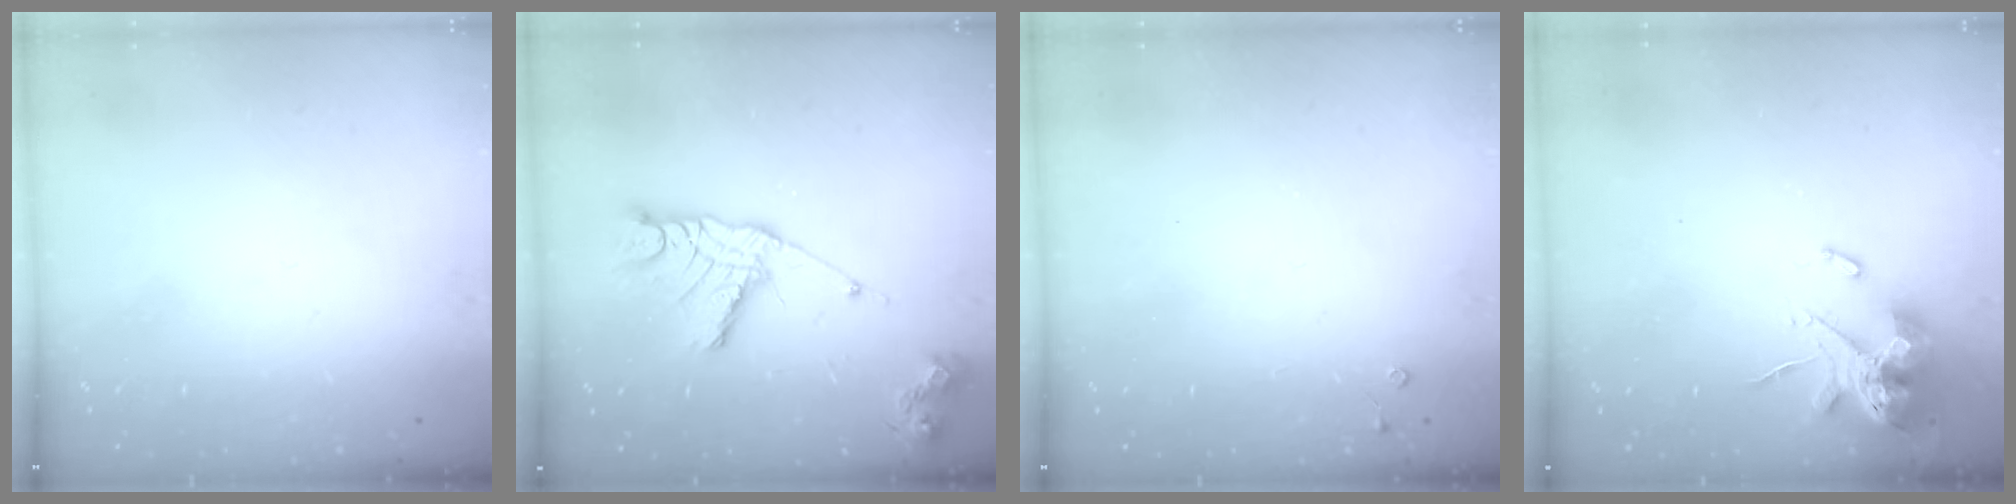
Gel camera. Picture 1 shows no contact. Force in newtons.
{"total": 16.2, "press": 16.2, "slide": 1.3}
{"total": 2.7, "press": 2.7, "slide": 0.4}
{"total": 13.6, "press": 13.4, "slide": 2.2}